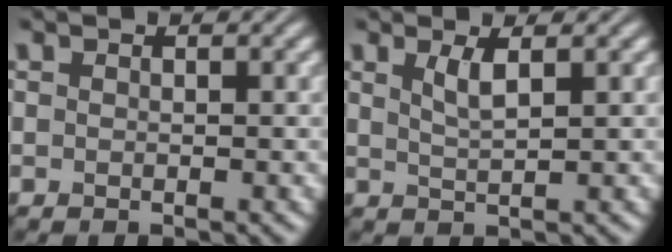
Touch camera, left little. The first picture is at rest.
{"total": 2.0, "force": [1.0, 0.5, 1.6], "torque": [-0.031, -0.002, 0.018]}